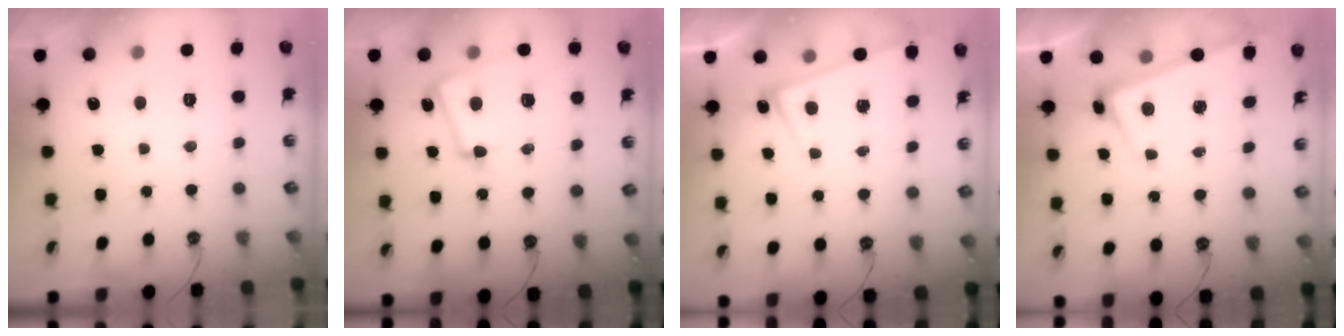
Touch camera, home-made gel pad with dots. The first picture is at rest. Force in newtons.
{"total": 6.8, "press": 6.5, "slide": 1.9}
{"total": 6.0, "press": 5.9, "slide": 0.6}
{"total": 2.6, "press": 2.5, "slide": 0.6}